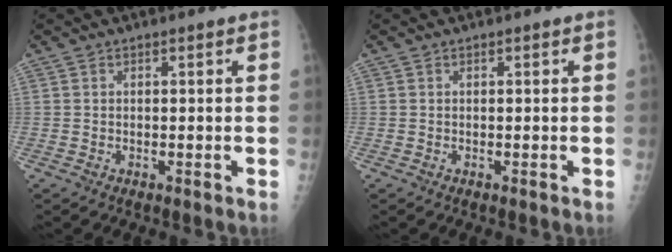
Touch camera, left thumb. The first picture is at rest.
{"total": 0.0}